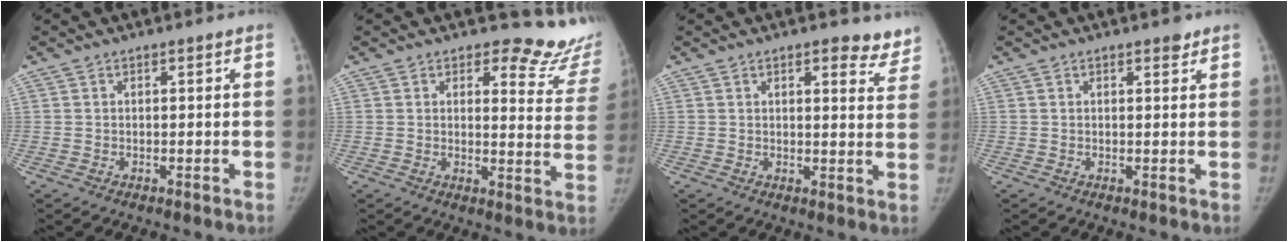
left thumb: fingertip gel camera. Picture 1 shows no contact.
{"total": 13.1, "force": [12.2, 4.2, 2.2], "torque": [0.025, -0.126, 0.108]}
{"total": 6.6, "force": [5.2, 2.5, 3.2], "torque": [-0.002, -0.027, 0.049]}
{"total": 1.3, "force": [1.0, 0.6, 0.6], "torque": [-0.002, -0.006, 0.011]}